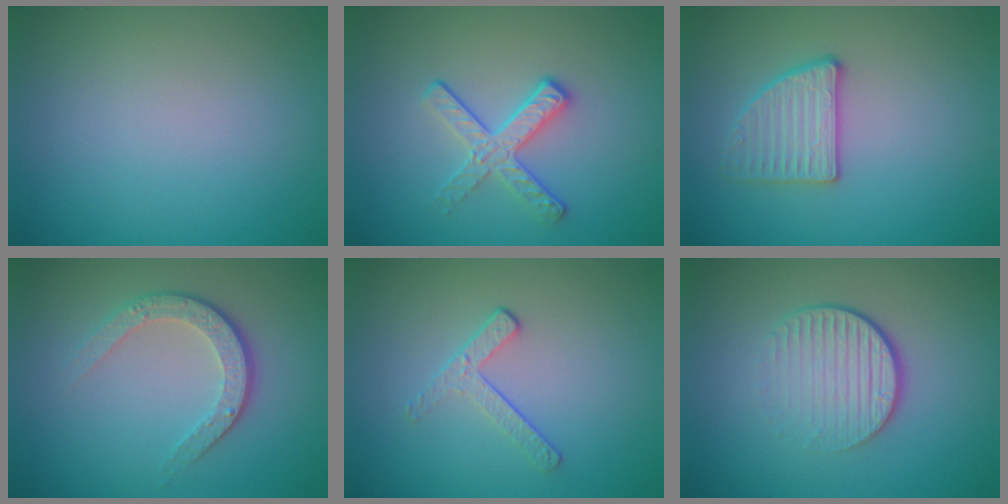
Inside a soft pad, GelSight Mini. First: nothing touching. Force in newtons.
{"total": 3.0, "press": 2.6, "slide": 1.6}
{"total": 2.8, "press": 2.7, "slide": 0.6}
{"total": 3.5, "press": 2.5, "slide": 2.5}
{"total": 1.8, "press": 1.1, "slide": 1.4}
{"total": 4.4, "press": 2.7, "slide": 3.5}